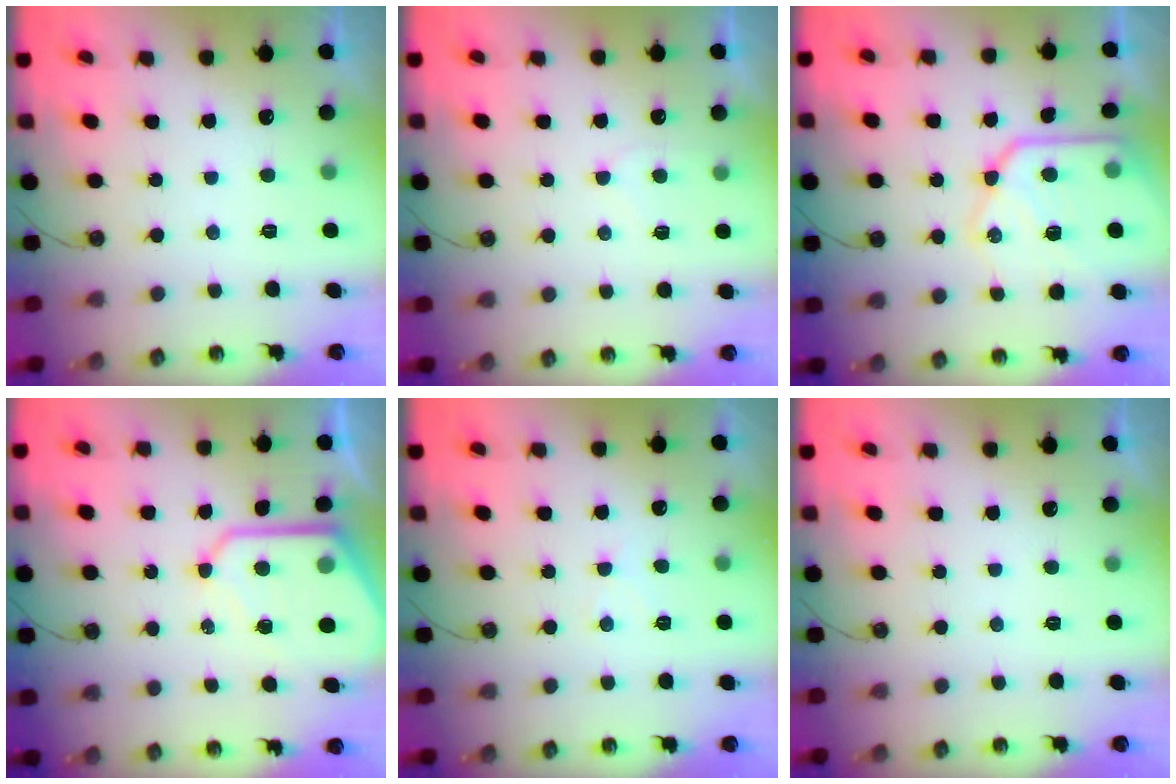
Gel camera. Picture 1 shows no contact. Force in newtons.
{"total": 5.9, "press": 5.9, "slide": 0.7}
{"total": 19.1, "press": 19.1, "slide": 1.6}
{"total": 13.4, "press": 13.4, "slide": 1.3}
{"total": 4.1, "press": 4.1, "slide": 0.7}
{"total": 0.0}